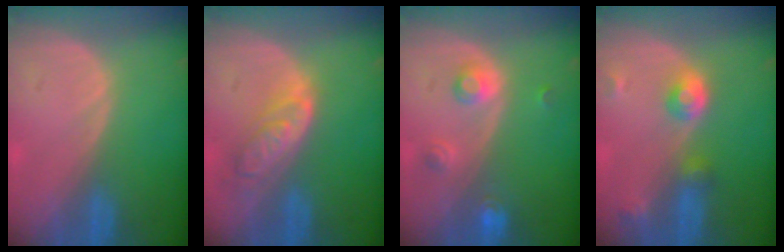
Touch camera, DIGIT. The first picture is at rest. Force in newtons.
{"total": 6.2, "press": 5.5, "slide": 2.8}
{"total": 3.6, "press": 3.3, "slide": 1.5}
{"total": 4.6, "press": 4.1, "slide": 2.0}